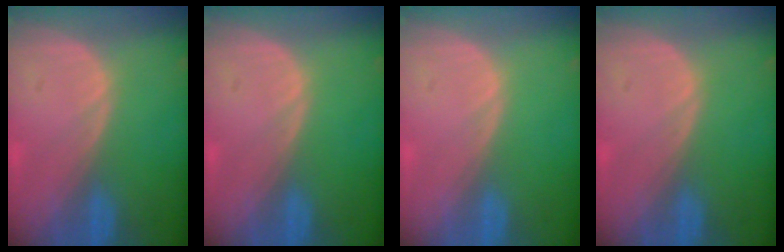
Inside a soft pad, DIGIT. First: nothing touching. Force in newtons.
{"total": 0.0}
{"total": 0.0}
{"total": 0.0}